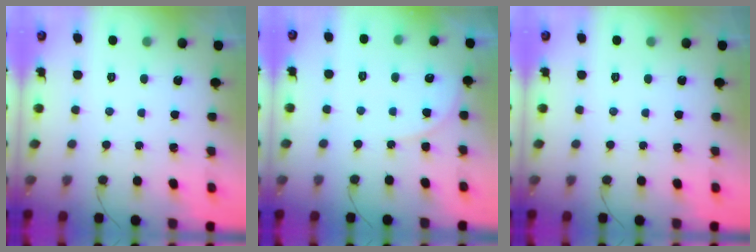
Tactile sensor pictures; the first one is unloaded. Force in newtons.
{"total": 6.7, "press": 6.7, "slide": 0.5}
{"total": 0.0}